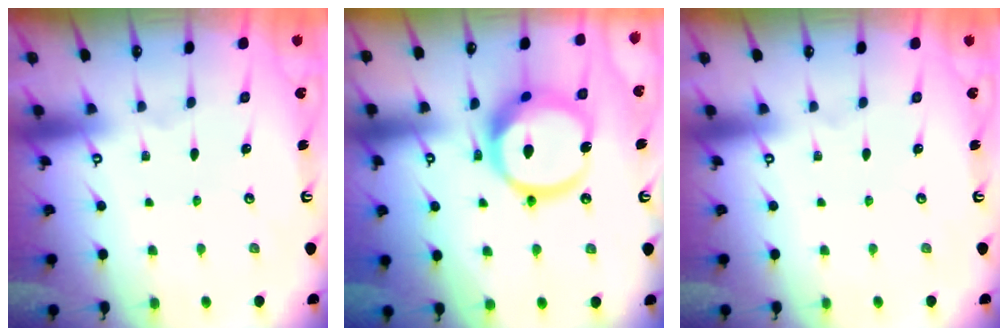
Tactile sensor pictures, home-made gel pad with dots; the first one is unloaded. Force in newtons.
{"total": 17.7, "press": 17.5, "slide": 2.5}
{"total": 0.0}